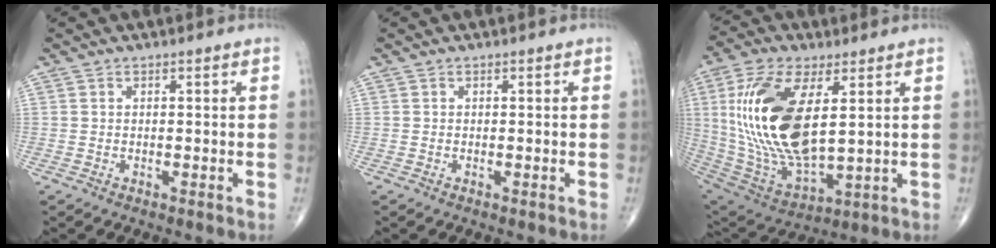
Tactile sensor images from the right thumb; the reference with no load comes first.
{"total": 0.0}
{"total": 23.3, "force": [4.3, 10.7, 20.3], "torque": [-0.415, -0.027, 0.090]}